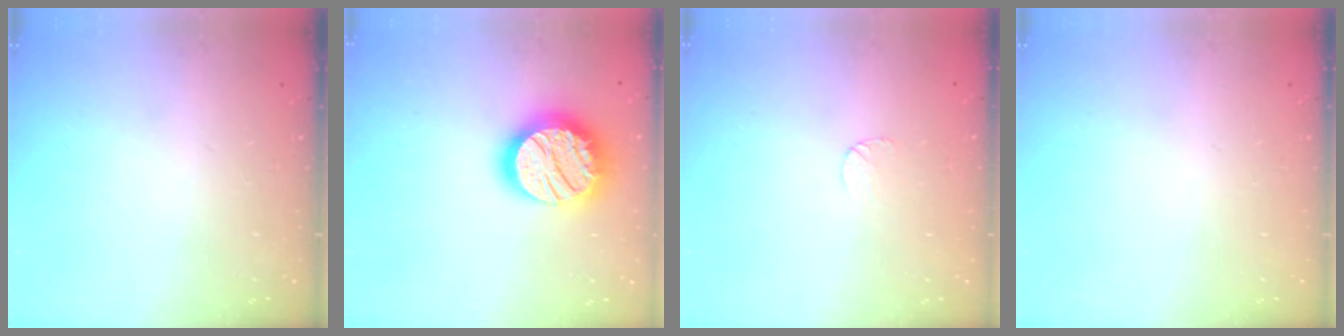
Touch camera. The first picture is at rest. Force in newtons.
{"total": 22.2, "press": 22.2, "slide": 1.4}
{"total": 3.3, "press": 3.3, "slide": 0.4}
{"total": 0.0}